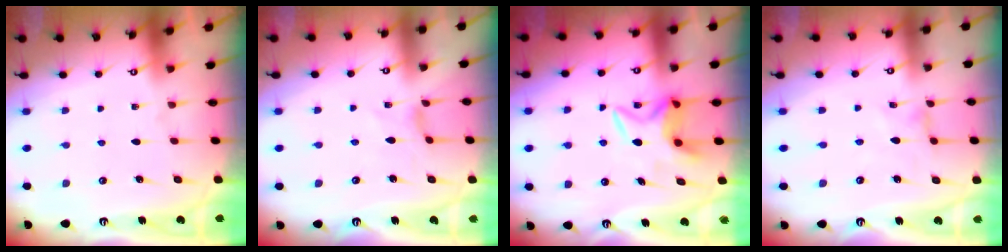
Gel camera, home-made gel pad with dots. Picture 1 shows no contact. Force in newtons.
{"total": 0.8, "press": 0.8, "slide": 0.3}
{"total": 5.8, "press": 5.8, "slide": 0.3}
{"total": 0.0}